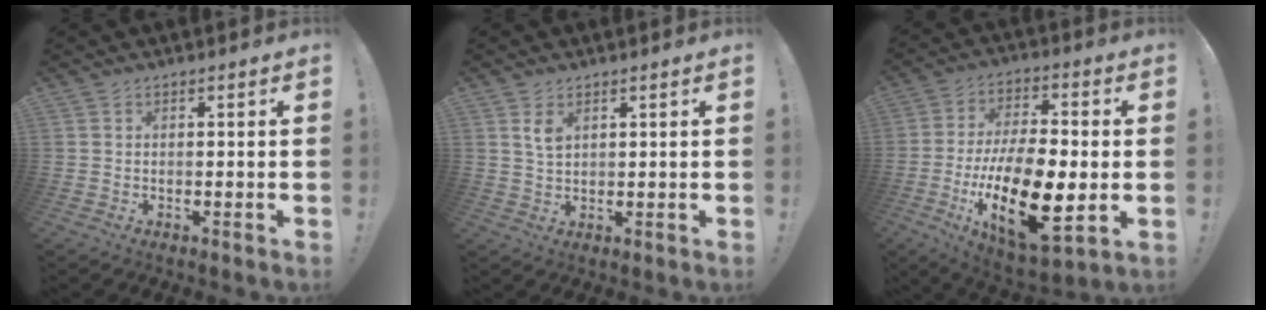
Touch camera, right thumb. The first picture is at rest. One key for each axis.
{"total": 3.9, "fx": 2.1, "fy": 2.3, "fz": 2.5, "tx": -0.030, "ty": -0.013, "tz": 0.034}
{"total": 23.1, "fx": -5.2, "fy": 10.7, "fz": 19.8, "tx": -0.362, "ty": 0.022, "tz": -0.075}